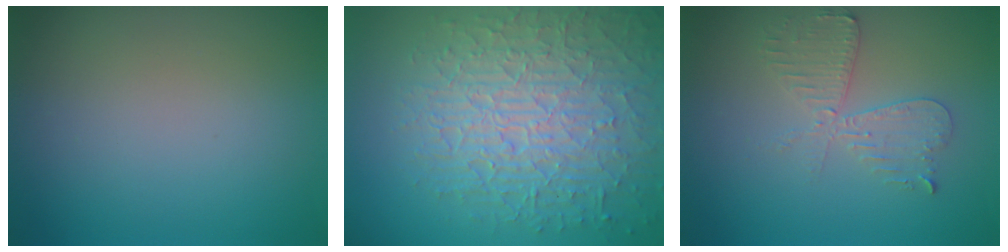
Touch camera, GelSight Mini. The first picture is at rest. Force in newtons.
{"total": 9.0, "press": 6.1, "slide": 6.6}
{"total": 2.6, "press": 2.5, "slide": 0.5}